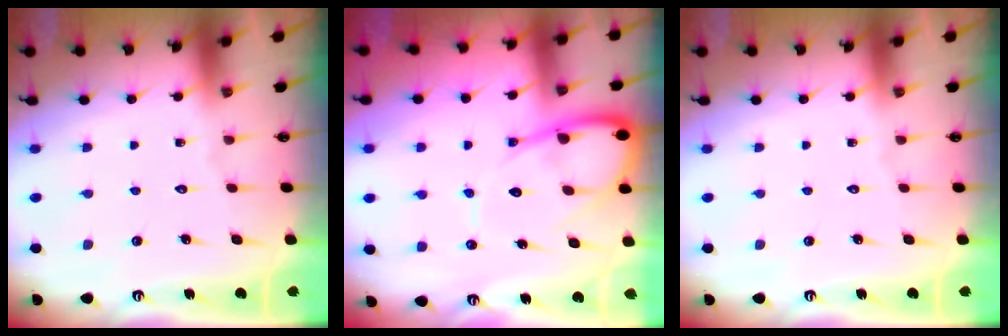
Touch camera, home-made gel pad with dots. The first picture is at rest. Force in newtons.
{"total": 11.4, "press": 11.4, "slide": 1.0}
{"total": 0.0}